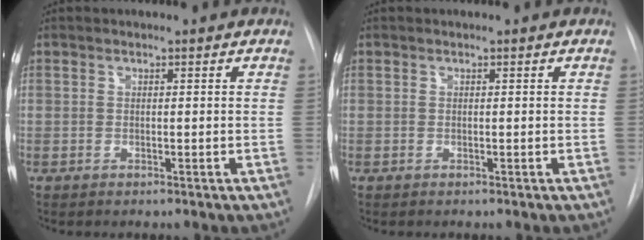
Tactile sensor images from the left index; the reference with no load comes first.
{"total": 0.0}